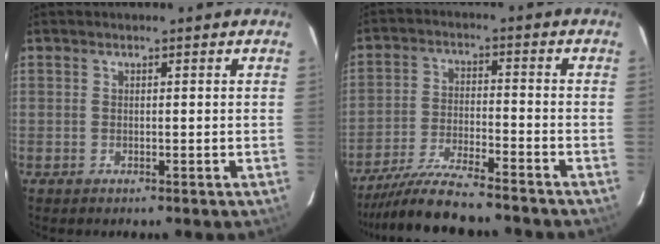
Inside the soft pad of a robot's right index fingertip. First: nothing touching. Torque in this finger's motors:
{"motor_torque": [1.02, -1.12, 0.49, 0.09]}